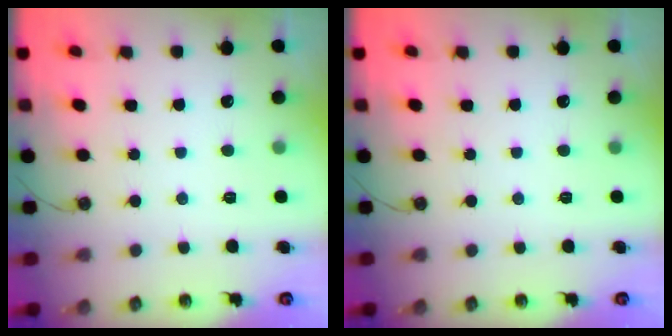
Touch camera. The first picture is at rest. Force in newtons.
{"total": 0.0}